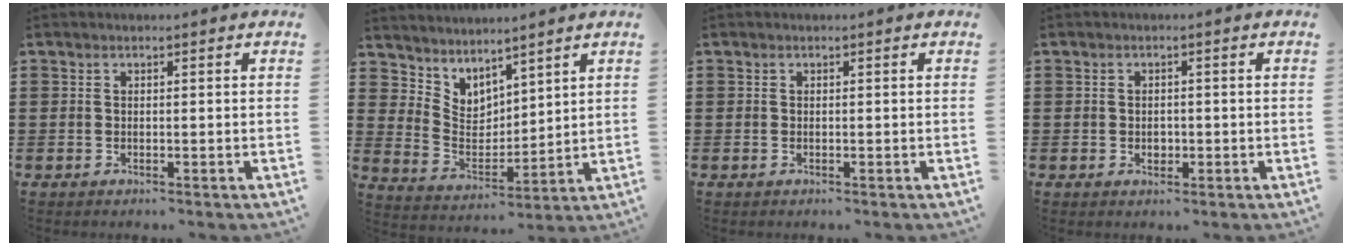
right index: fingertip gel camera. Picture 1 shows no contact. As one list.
[{"total": 4.6, "force": [4.3, 1.7, -0.4], "torque": [-0.019, -0.033, 0.078]}, {"total": 0.0}, {"total": 1.4, "force": [-0.2, 1.1, 0.9], "torque": [-0.018, 0.004, -0.006]}]